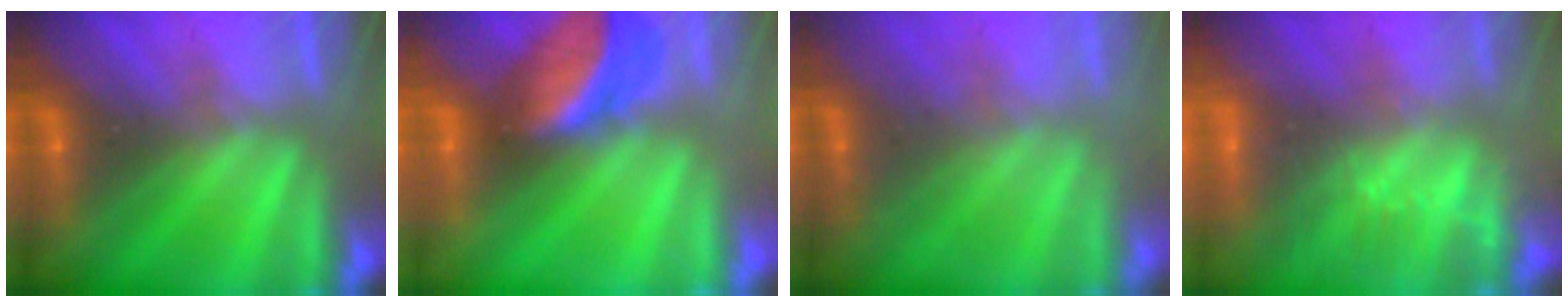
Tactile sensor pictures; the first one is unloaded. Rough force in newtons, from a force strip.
{"total": 2.6}
{"total": 2.4}
{"total": 3.6}